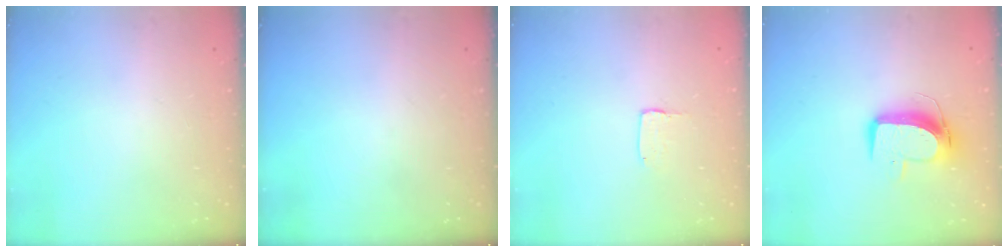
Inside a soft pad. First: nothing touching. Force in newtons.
{"total": 0.0}
{"total": 1.7, "press": 1.6, "slide": 0.1}
{"total": 11.1, "press": 11.0, "slide": 1.2}